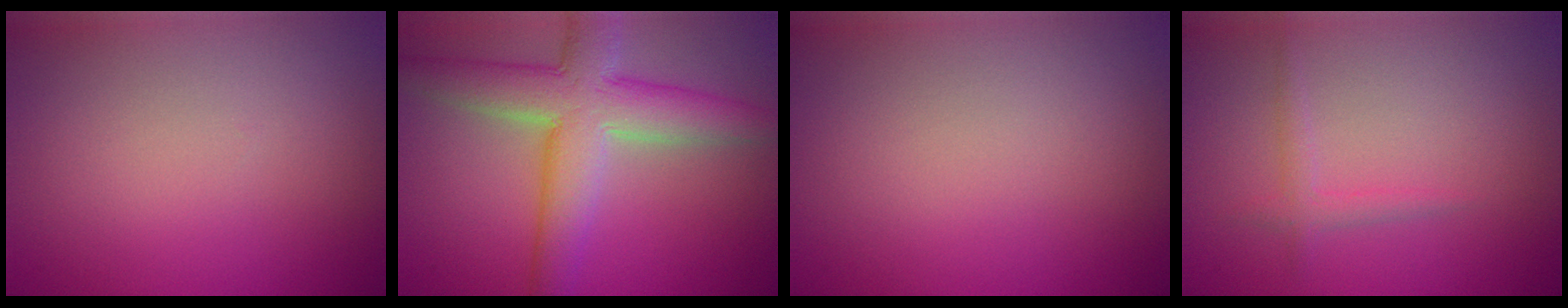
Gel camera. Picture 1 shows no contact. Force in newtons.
{"total": 7.9, "press": 7.8, "slide": 0.4}
{"total": 0.0}
{"total": 1.4, "press": 1.4, "slide": 0.1}